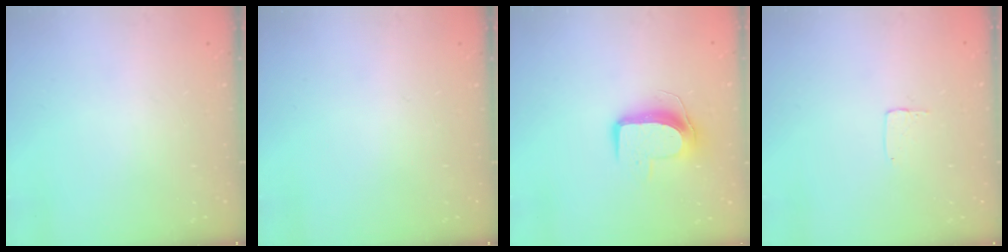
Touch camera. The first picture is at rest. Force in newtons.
{"total": 0.0}
{"total": 9.2, "press": 9.1, "slide": 0.5}
{"total": 3.5, "press": 3.5, "slide": 0.2}